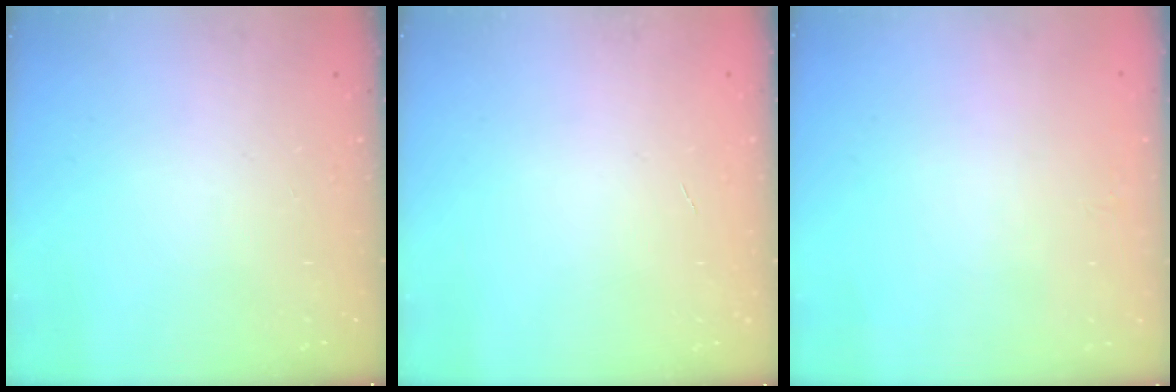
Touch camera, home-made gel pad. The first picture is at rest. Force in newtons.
{"total": 0.0}
{"total": 0.0}